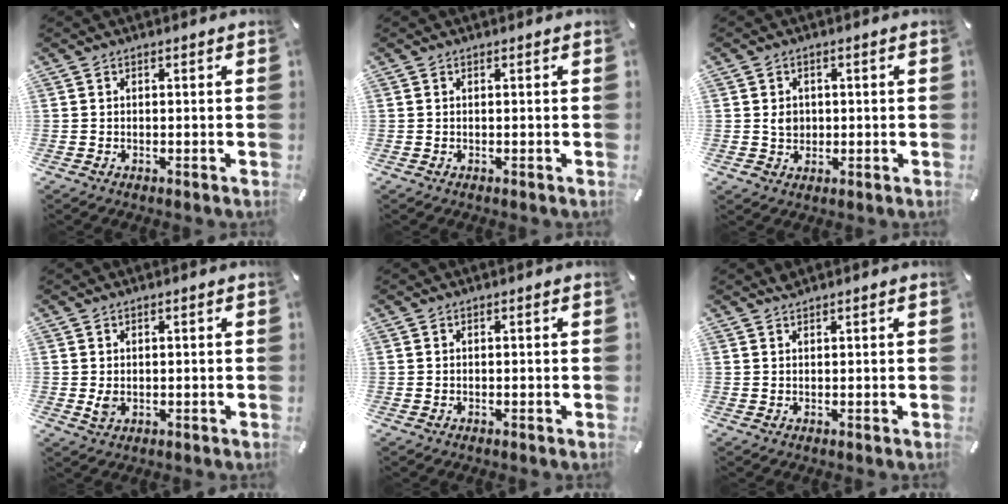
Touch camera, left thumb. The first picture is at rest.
{"total": 0.0}
{"total": 3.6, "force": [0.0, 3.4, 1.4], "torque": [-0.011, -0.001, -0.001]}
{"total": 2.1, "force": [0.1, 1.6, 1.3], "torque": [-0.016, -0.003, 0.002]}
{"total": 0.0}
{"total": 1.0, "force": [1.0, 0.3, 0.1], "torque": [-0.004, -0.004, 0.021]}